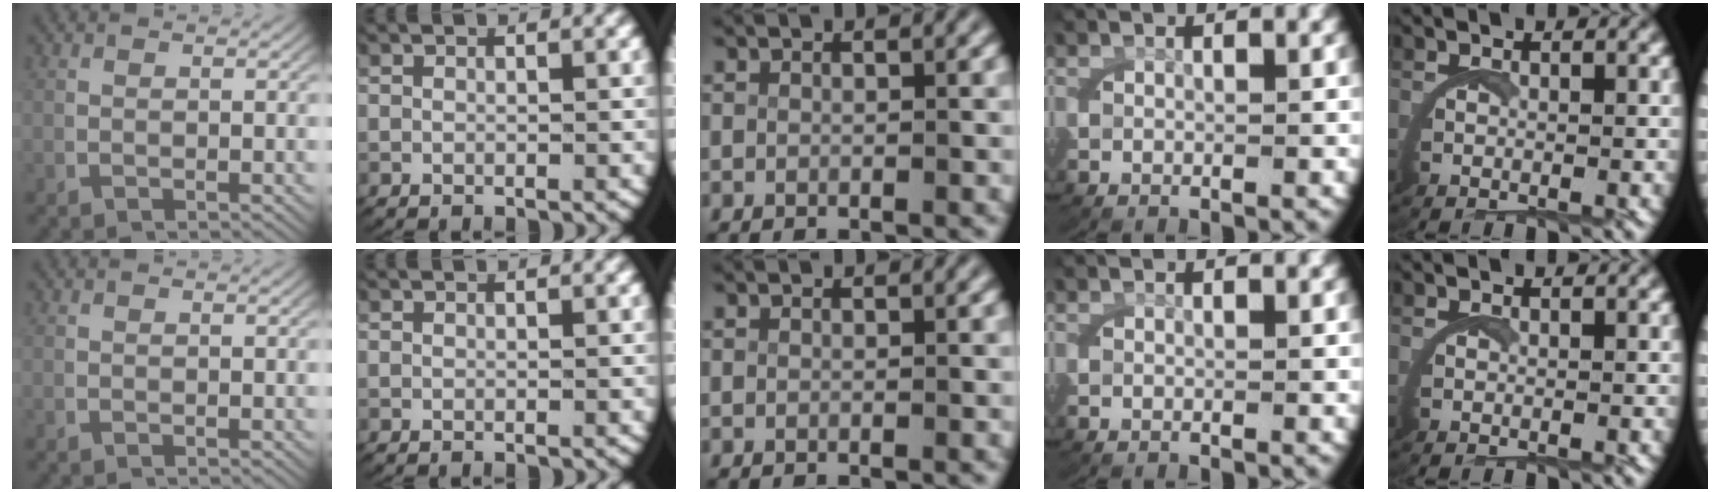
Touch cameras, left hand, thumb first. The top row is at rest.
{}